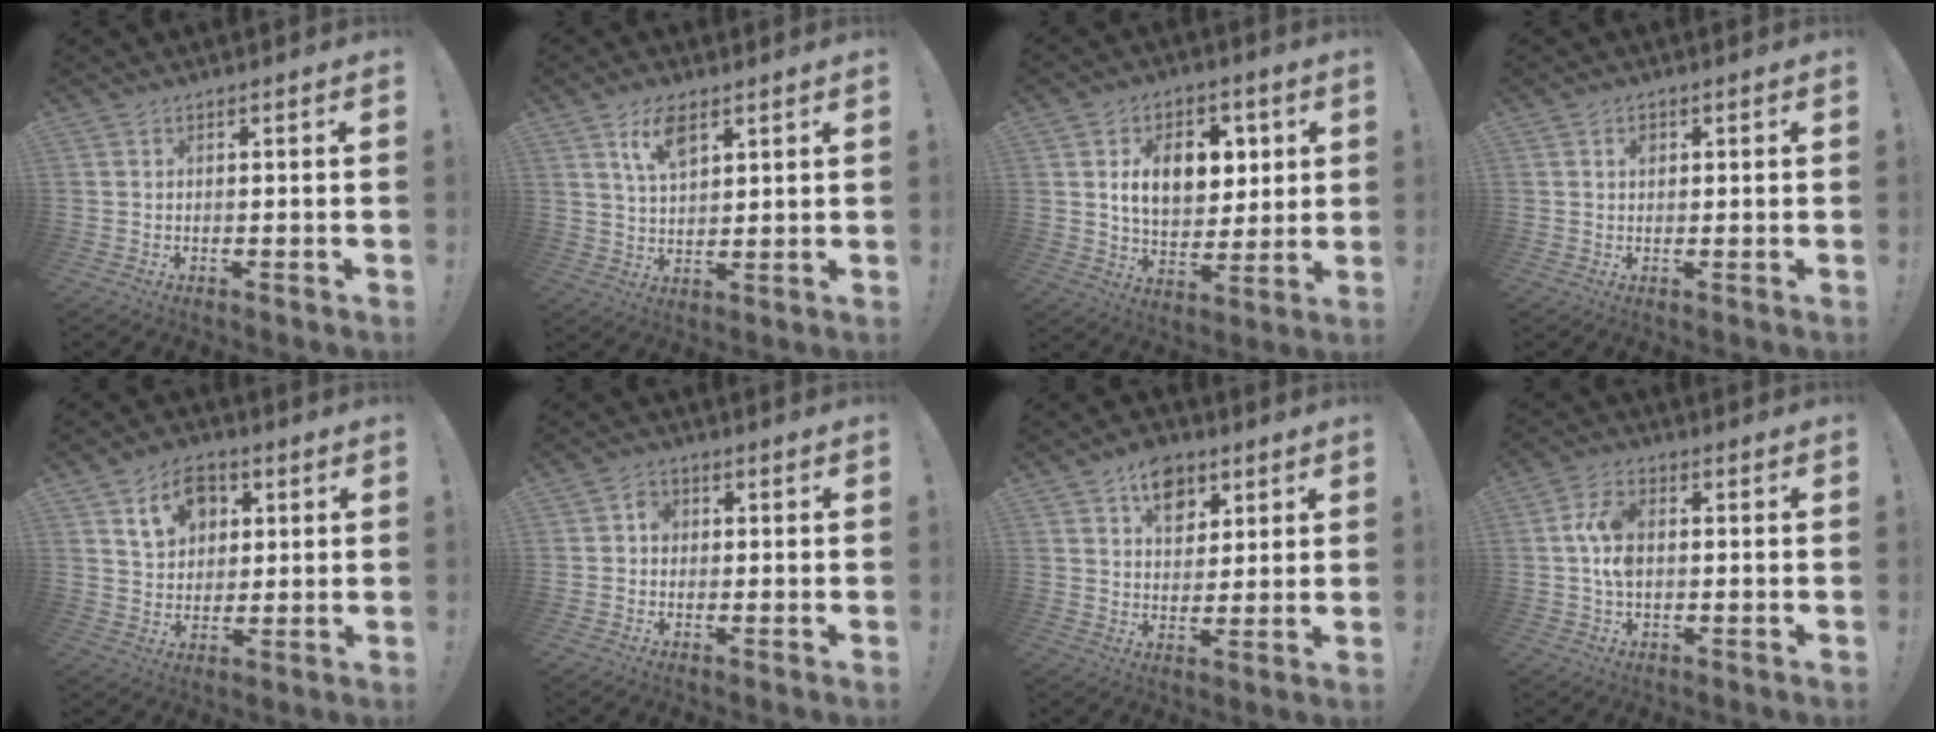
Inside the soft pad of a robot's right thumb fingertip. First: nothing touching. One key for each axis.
{"total": 7.9, "fx": 4.6, "fy": 3.5, "fz": 5.3, "tx": -0.108, "ty": -0.008, "tz": 0.085}
{"total": 13.3, "fx": 4.1, "fy": 9.4, "fz": 8.4, "tx": -0.121, "ty": -0.003, "tz": 0.078}
{"total": 2.3, "fx": 0.6, "fy": 1.8, "fz": 1.4, "tx": -0.014, "ty": 0.001, "tz": 0.005}
{"total": 10.6, "fx": 4.7, "fy": 8.0, "fz": 5.1, "tx": -0.074, "ty": -0.010, "tz": 0.088}
{"total": 3.1, "fx": -0.2, "fy": 2.6, "fz": 1.6, "tx": -0.015, "ty": 0.002, "tz": -0.007}
{"total": 10.0, "fx": 5.3, "fy": 7.1, "fz": 4.7, "tx": -0.051, "ty": -0.024, "tz": 0.095}
{"total": 8.3, "fx": 0.3, "fy": 5.3, "fz": 6.4, "tx": -0.126, "ty": 0.009, "tz": 0.005}